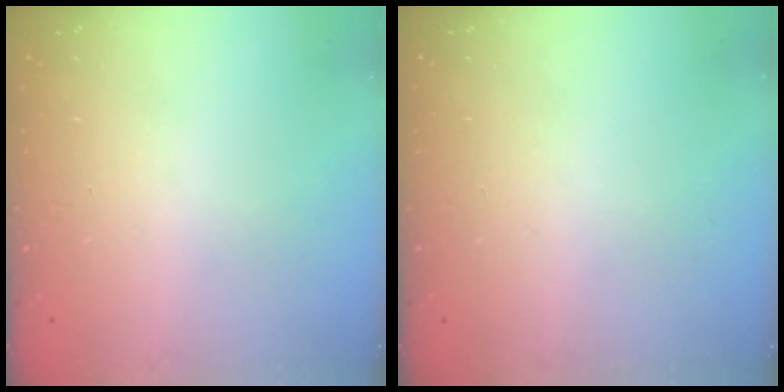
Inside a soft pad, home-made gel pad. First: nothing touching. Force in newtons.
{"total": 0.0}